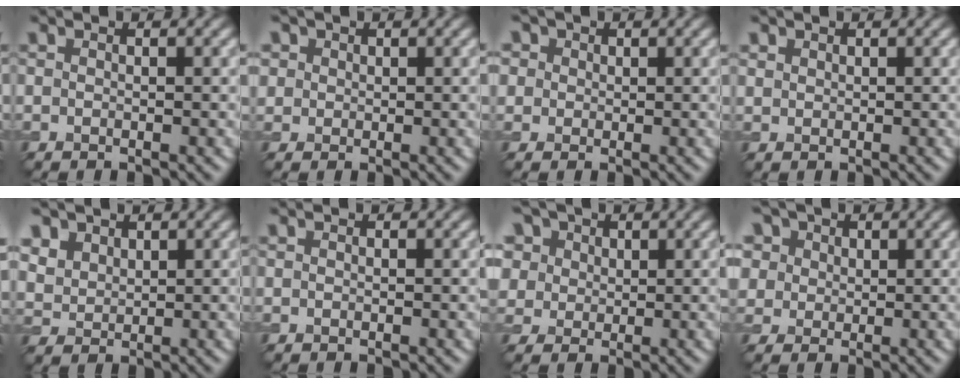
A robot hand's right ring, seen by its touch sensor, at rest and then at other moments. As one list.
[{"total": 2.3, "force": [1.1, 1.9, 0.6], "torque": [-0.020, 0.006, 0.023]}, {"total": 5.1, "force": [2.5, 4.0, 2.1], "torque": [-0.058, 0.018, 0.025]}, {"total": 0.8, "force": [0.5, 0.6, 0.0], "torque": [0.000, -0.002, 0.013]}, {"total": 4.9, "force": [3.0, 3.4, 1.8], "torque": [-0.077, -0.001, 0.072]}, {"total": 0.0}, {"total": 11.8, "force": [6.1, 8.4, 5.5], "torque": [-0.142, 0.036, 0.087]}, {"total": 10.2, "force": [5.4, 7.3, 4.6], "torque": [-0.110, 0.029, 0.069]}]